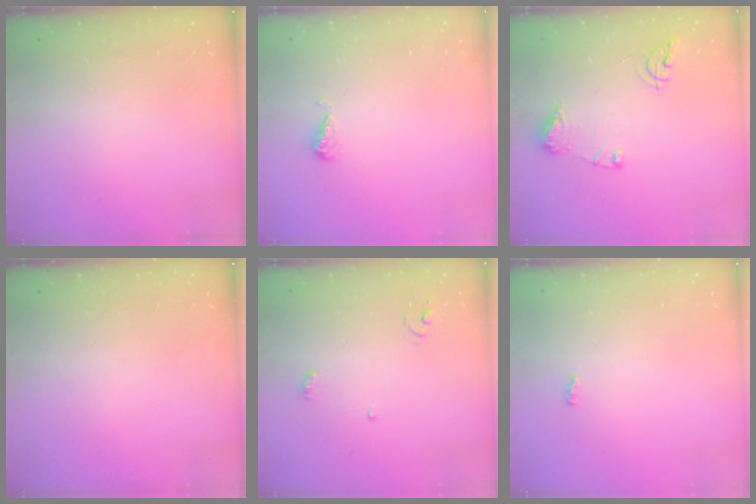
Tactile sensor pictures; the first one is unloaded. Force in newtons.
{"total": 4.9, "press": 4.9, "slide": 0.5}
{"total": 10.2, "press": 10.2, "slide": 0.6}
{"total": 0.0}
{"total": 4.2, "press": 4.2, "slide": 0.2}
{"total": 2.9, "press": 2.6, "slide": 1.3}